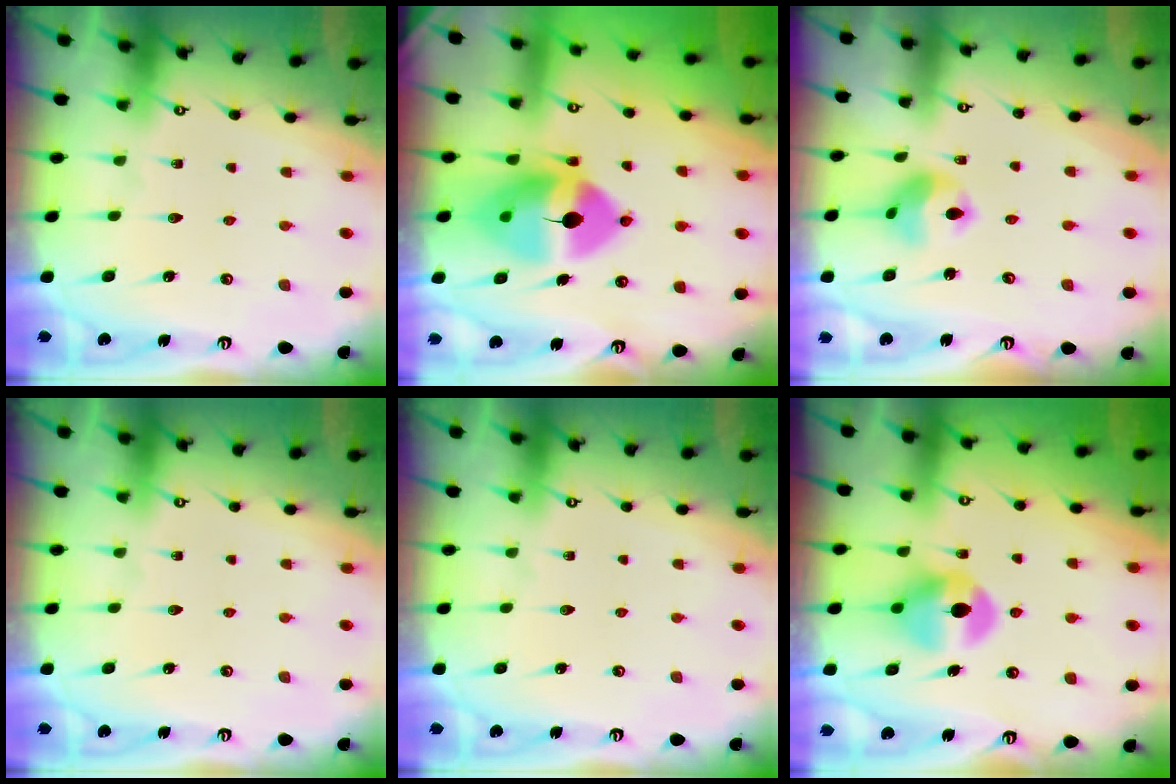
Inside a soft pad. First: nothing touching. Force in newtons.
{"total": 13.7, "press": 13.5, "slide": 2.1}
{"total": 9.4, "press": 9.4, "slide": 0.5}
{"total": 0.0}
{"total": 0.0}
{"total": 10.2, "press": 10.2, "slide": 0.6}